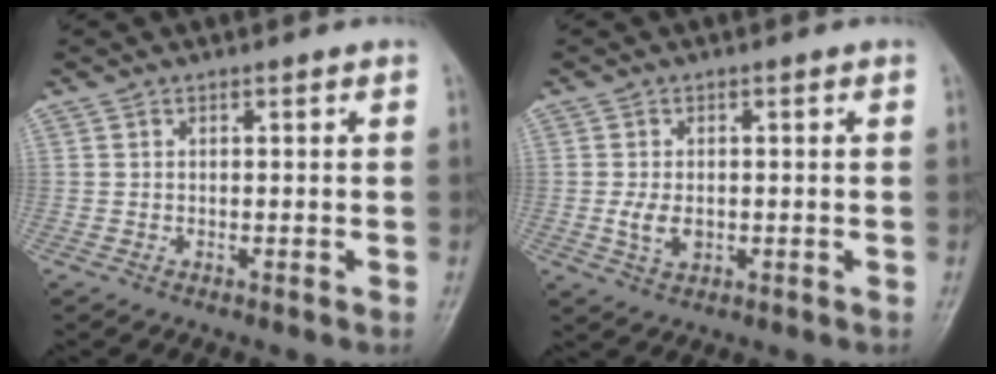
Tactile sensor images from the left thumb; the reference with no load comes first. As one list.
[{"total": 4.1, "force": [-0.6, 2.6, 3.1], "torque": [-0.058, 0.000, -0.007]}]